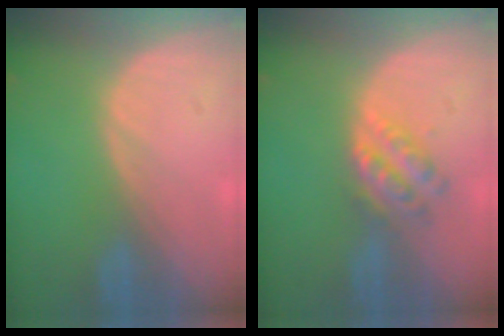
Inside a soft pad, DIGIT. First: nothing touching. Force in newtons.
{"total": 5.1, "press": 4.8, "slide": 1.8}